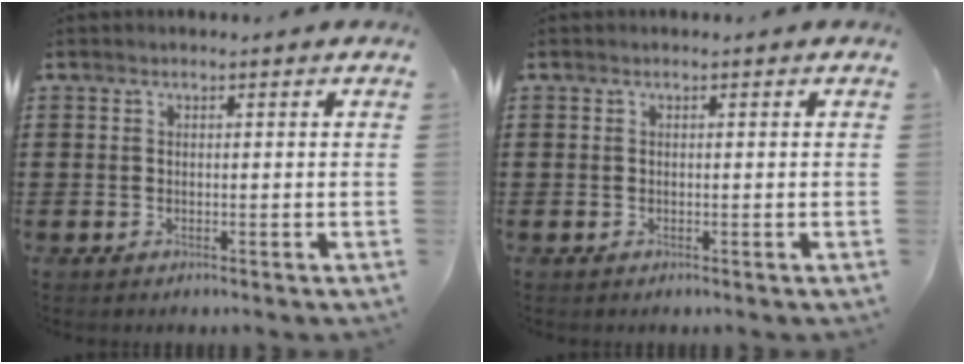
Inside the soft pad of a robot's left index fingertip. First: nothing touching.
{"total": 0.0}